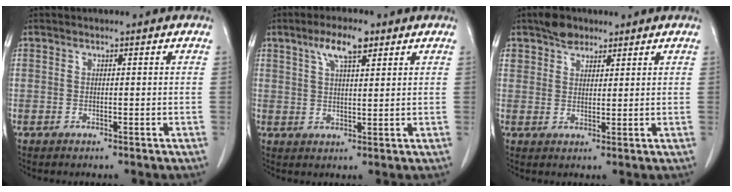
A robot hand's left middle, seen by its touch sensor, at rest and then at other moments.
{"total": 5.7, "force": [3.3, 1.4, 4.4], "torque": [-0.085, 0.009, 0.059]}
{"total": 4.0, "force": [3.0, 2.3, 1.2], "torque": [-0.024, 0.009, 0.056]}